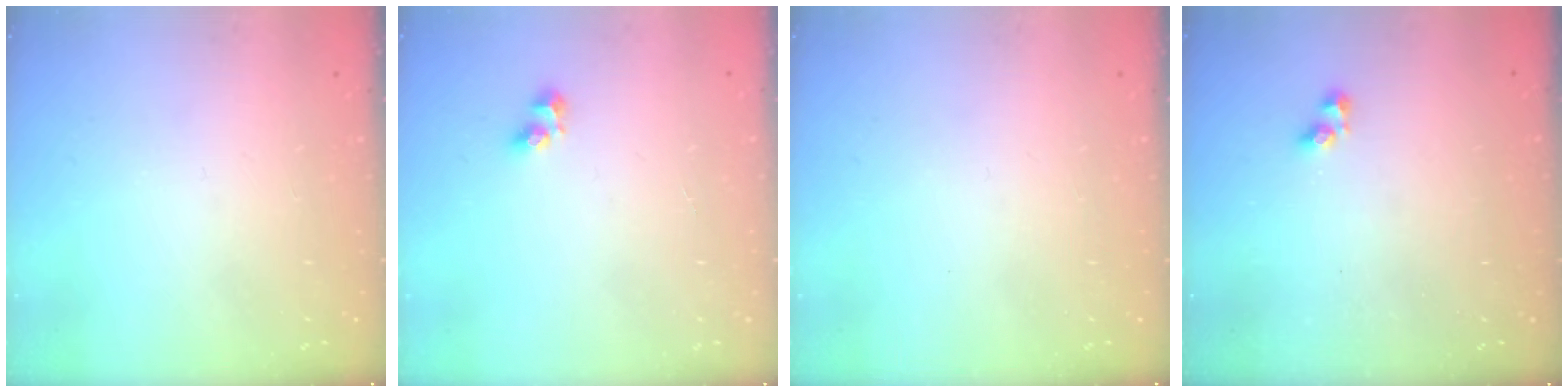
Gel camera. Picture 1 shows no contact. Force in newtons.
{"total": 5.2, "press": 4.8, "slide": 1.8}
{"total": 0.0}
{"total": 3.0, "press": 3.0, "slide": 0.4}